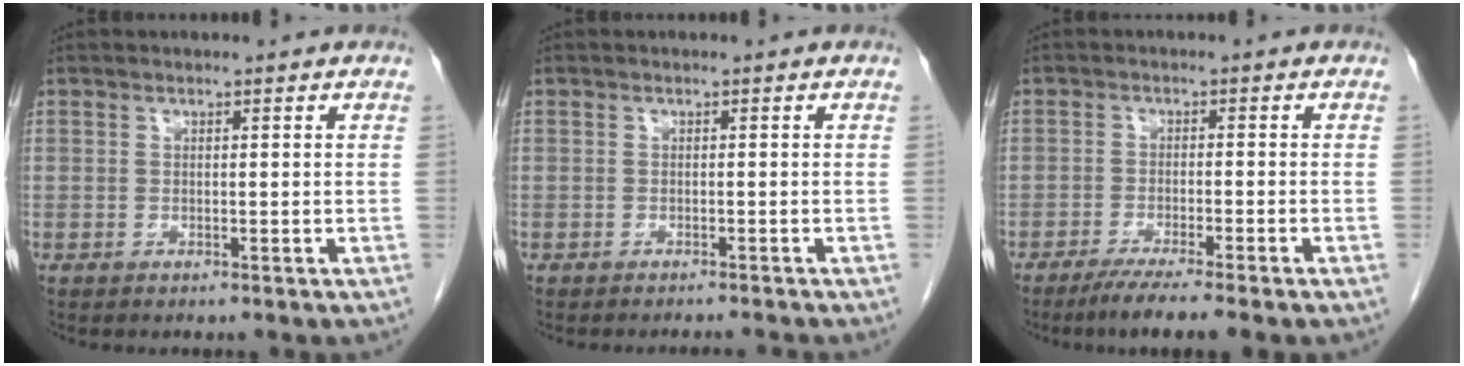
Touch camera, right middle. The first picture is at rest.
{"total": 2.2, "force": [-2.1, -0.6, 0.3], "torque": [0.000, -0.005, -0.027]}
{"total": 6.3, "force": [-4.8, -0.7, 4.0], "torque": [-0.058, -0.016, -0.080]}